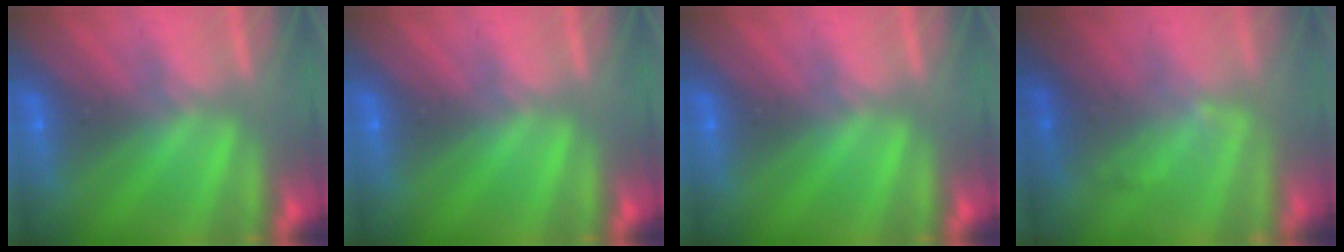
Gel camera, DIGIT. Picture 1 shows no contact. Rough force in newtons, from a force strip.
{"total": 0.0}
{"total": 0.0}
{"total": 2.1}